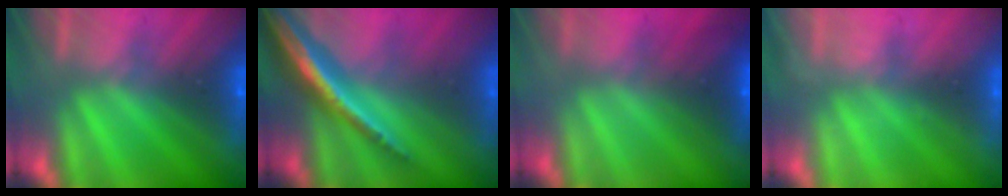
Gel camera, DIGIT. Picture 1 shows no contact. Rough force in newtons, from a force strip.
{"total": 1.8}
{"total": 2.9}
{"total": 2.2}